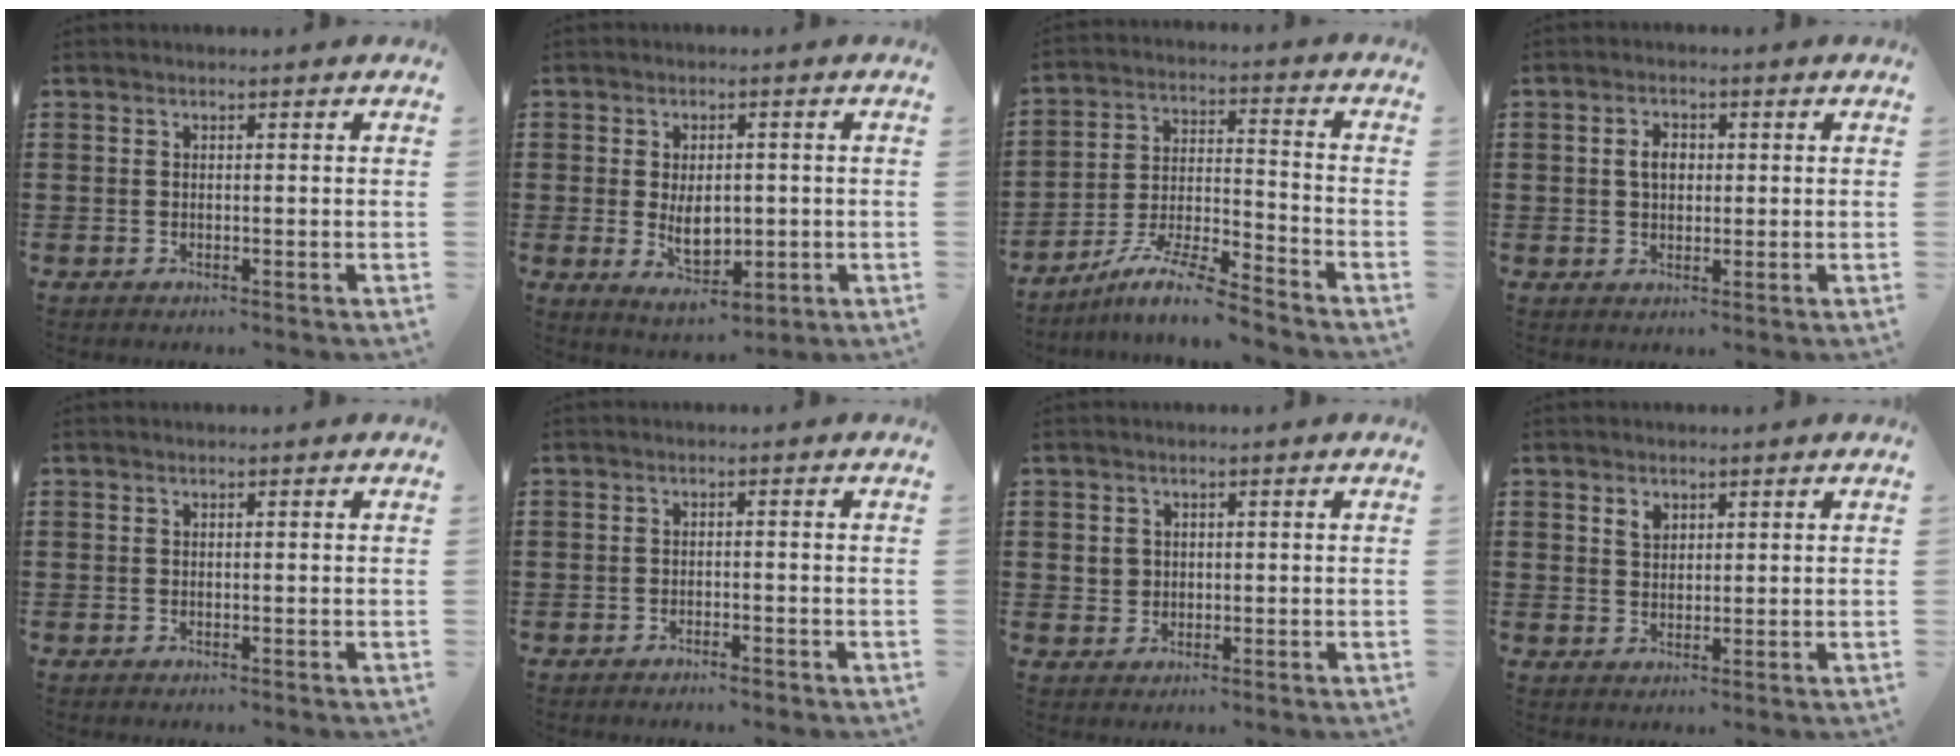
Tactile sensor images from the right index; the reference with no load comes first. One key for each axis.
{"total": 6.1, "fx": -0.5, "fy": 3.7, "fz": 4.9, "tx": -0.091, "ty": -0.003, "tz": -0.016}
{"total": 8.8, "fx": -7.8, "fy": 0.5, "fz": 4.2, "tx": -0.085, "ty": 0.003, "tz": -0.153}
{"total": 3.0, "fx": 0.3, "fy": 2.0, "fz": 2.2, "tx": -0.047, "ty": 0.011, "tz": 0.004}
{"total": 0.0}
{"total": 1.1, "fx": -1.0, "fy": 0.2, "fz": 0.4, "tx": -0.011, "ty": 0.001, "tz": -0.019}
{"total": 1.9, "fx": 0.4, "fy": 1.8, "fz": 0.4, "tx": -0.015, "ty": 0.009, "tz": 0.006}
{"total": 2.2, "fx": 1.4, "fy": 1.4, "fz": 0.8, "tx": -0.021, "ty": 0.006, "tz": 0.026}